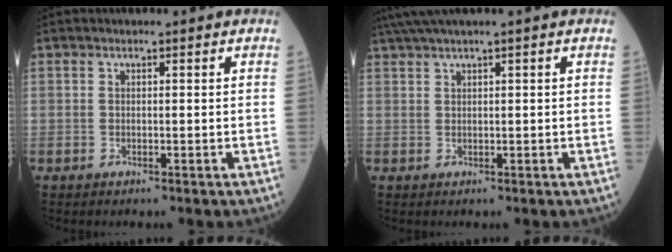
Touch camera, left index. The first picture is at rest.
{"total": 3.2, "force": [2.2, -0.7, 2.2], "torque": [-0.052, 0.018, 0.051]}